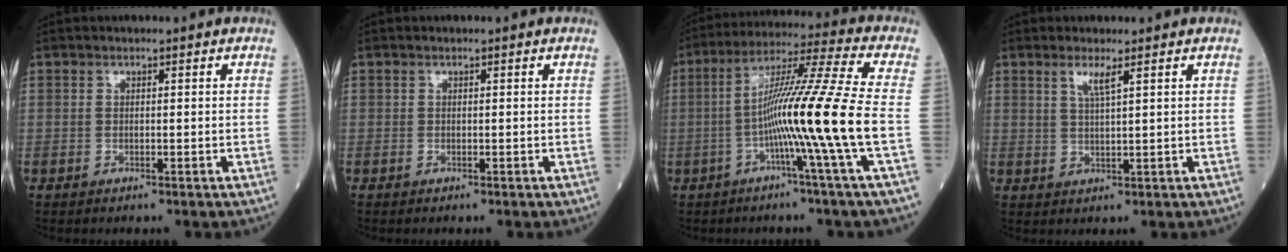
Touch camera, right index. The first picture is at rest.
{"total": 0.0}
{"total": 14.0, "force": [-3.2, -3.2, 13.2], "torque": [-0.230, 0.002, -0.066]}
{"total": 2.6, "force": [1.5, -0.3, 2.1], "torque": [-0.046, -0.003, 0.031]}